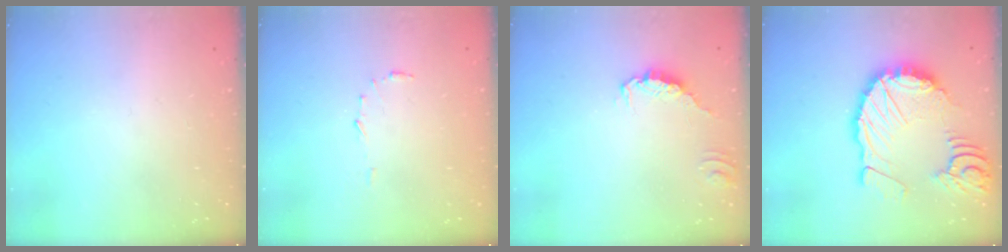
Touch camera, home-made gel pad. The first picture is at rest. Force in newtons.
{"total": 4.5, "press": 4.5, "slide": 0.4}
{"total": 0.5, "press": 0.5, "slide": 0.2}
{"total": 18.6, "press": 18.4, "slide": 2.6}